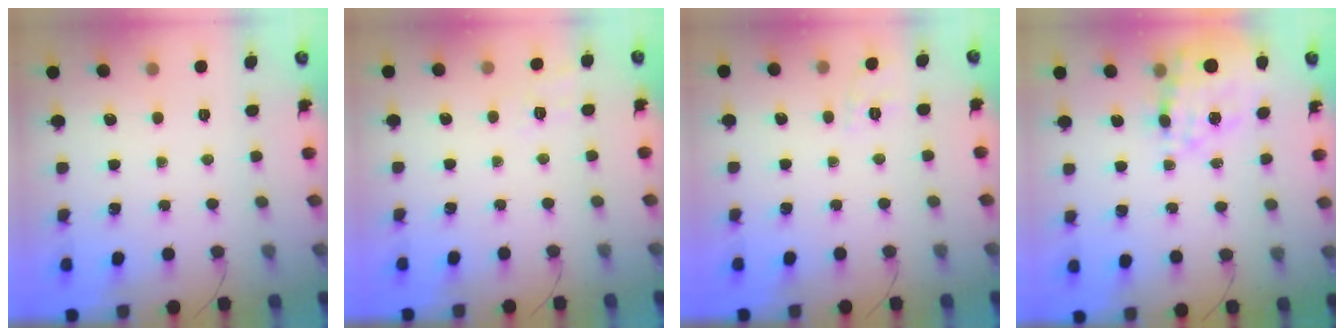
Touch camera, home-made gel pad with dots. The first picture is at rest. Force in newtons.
{"total": 9.1, "press": 8.9, "slide": 1.9}
{"total": 2.0, "press": 0.8, "slide": 1.8}
{"total": 17.3, "press": 16.9, "slide": 3.8}